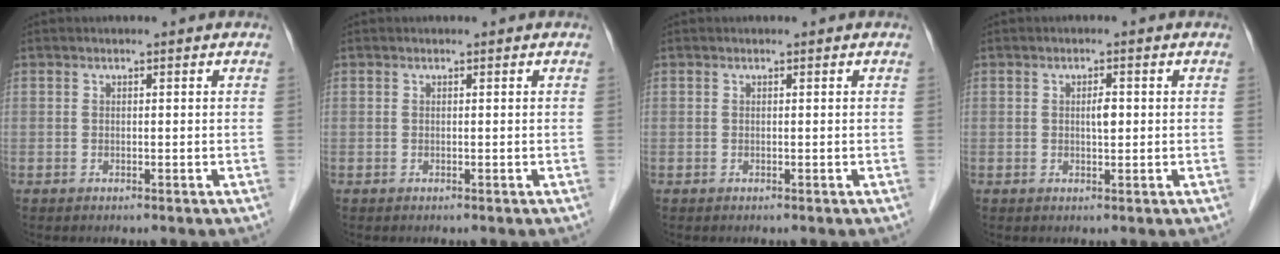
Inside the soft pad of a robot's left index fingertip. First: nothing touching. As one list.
[{"total": 0.0}, {"total": 0.0}, {"total": 1.7, "force": [-0.2, 0.5, 1.6], "torque": [-0.028, -0.003, -0.002]}]